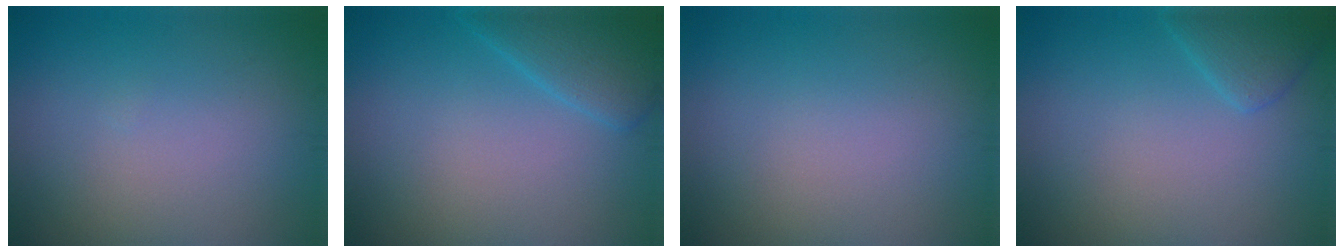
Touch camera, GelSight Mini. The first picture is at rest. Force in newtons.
{"total": 3.4, "press": 3.4, "slide": 0.2}
{"total": 0.0}
{"total": 2.2, "press": 2.2, "slide": 0.1}